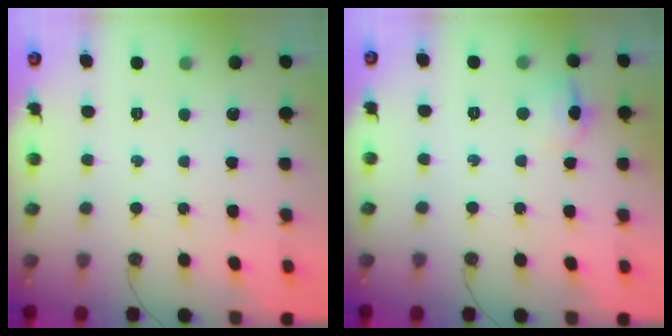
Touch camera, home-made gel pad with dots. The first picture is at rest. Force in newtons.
{"total": 12.9, "press": 5.7, "slide": 11.5}